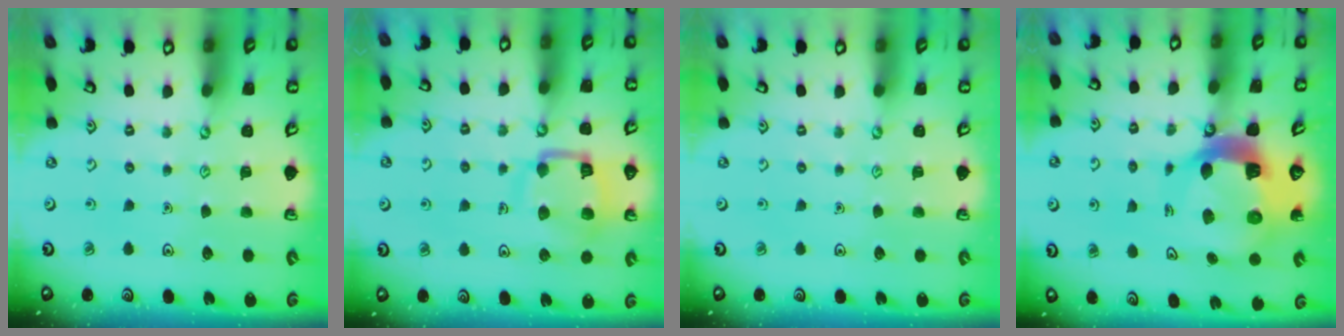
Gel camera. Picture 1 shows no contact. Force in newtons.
{"total": 12.5, "press": 12.5, "slide": 1.3}
{"total": 0.0}
{"total": 14.2, "press": 14.1, "slide": 1.9}